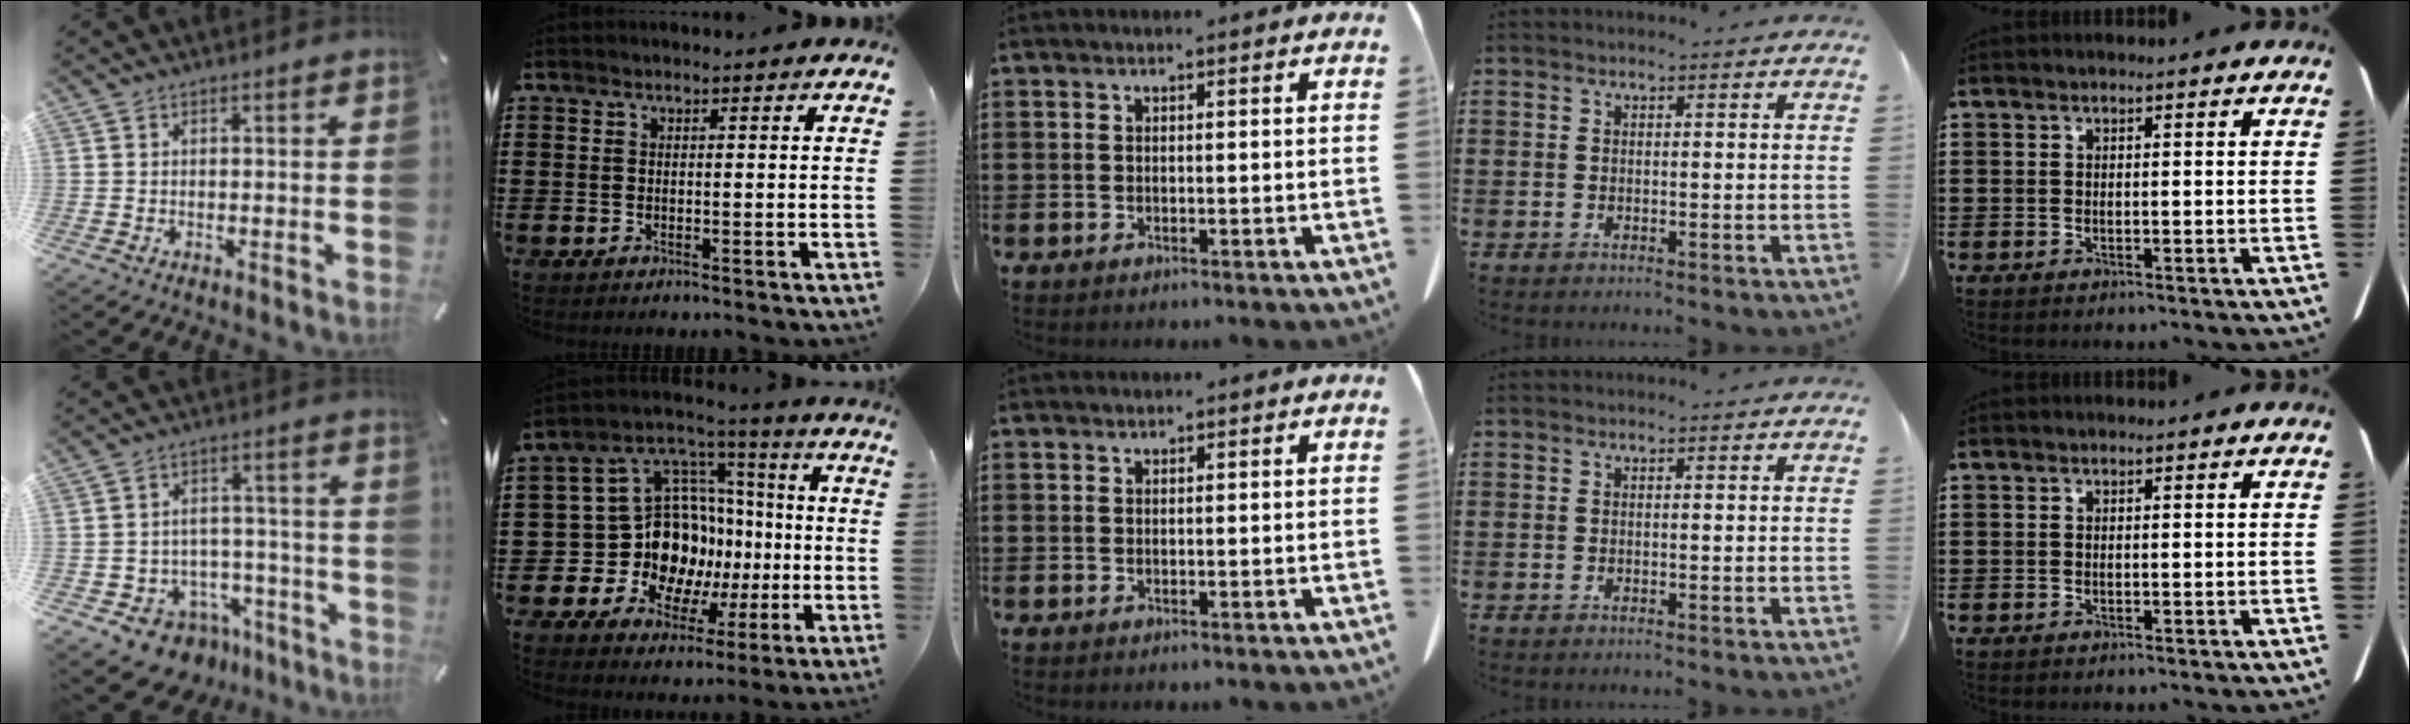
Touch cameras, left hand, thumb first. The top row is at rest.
{"thumb": {"total": 8.0, "force": [-5.2, 5.9, 1.6], "torque": [-0.020, 0.036, -0.085]}, "index": {"total": 13.6, "force": [-2.6, 12.5, 4.5], "torque": [-0.129, -0.011, -0.025]}}